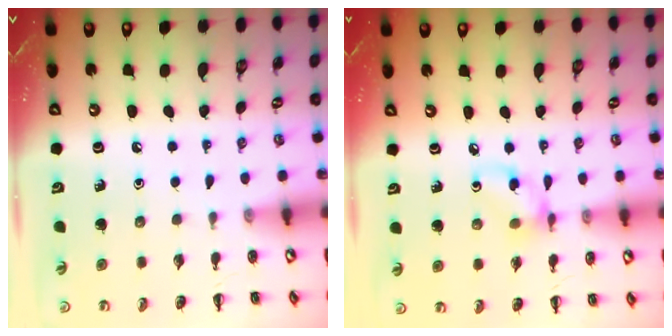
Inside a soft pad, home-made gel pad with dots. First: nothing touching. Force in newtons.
{"total": 6.6, "press": 6.6, "slide": 0.1}